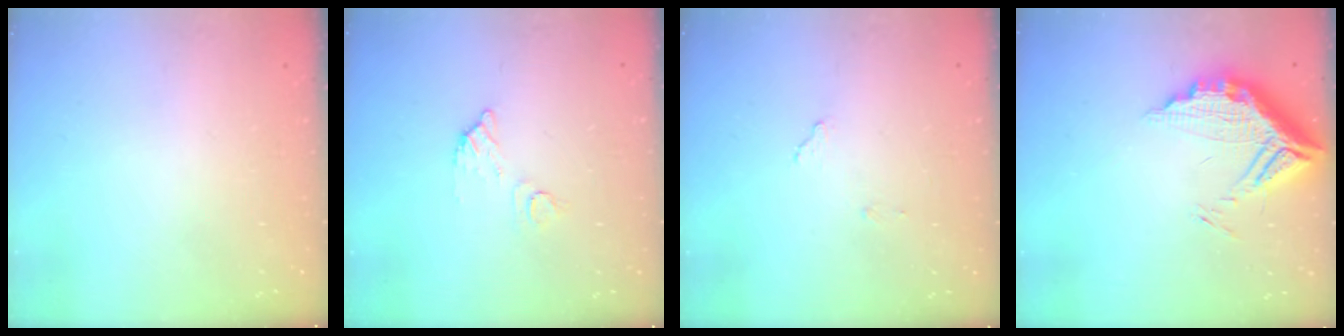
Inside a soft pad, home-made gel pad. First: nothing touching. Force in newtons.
{"total": 5.0, "press": 5.0, "slide": 0.3}
{"total": 7.3, "press": 7.2, "slide": 0.3}
{"total": 14.5, "press": 14.4, "slide": 1.1}